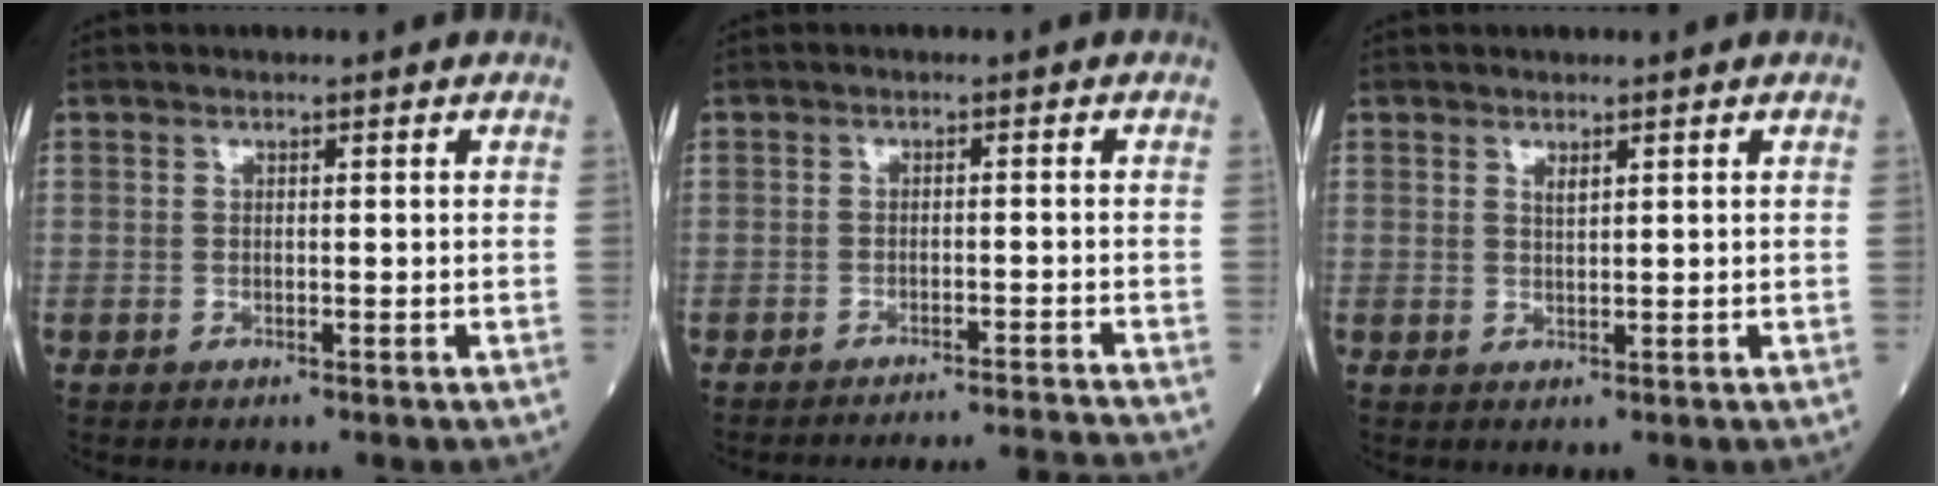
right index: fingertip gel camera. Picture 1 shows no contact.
{"total": 9.5, "force": [-9.0, -3.1, 0.7], "torque": [0.002, -0.014, -0.121]}
{"total": 1.0, "force": [0.7, 0.1, 0.7], "torque": [-0.019, -0.006, 0.014]}